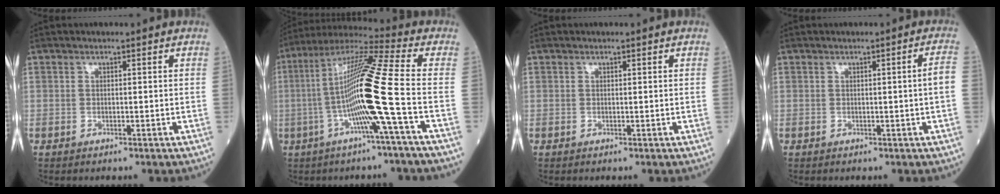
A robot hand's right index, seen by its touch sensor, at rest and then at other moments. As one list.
[{"total": 15.5, "force": [-3.0, -1.9, 15.1], "torque": [-0.283, 0.010, -0.070]}, {"total": 0.0}, {"total": 2.2, "force": [-0.2, -0.5, 2.1], "torque": [-0.028, -0.001, -0.001]}]